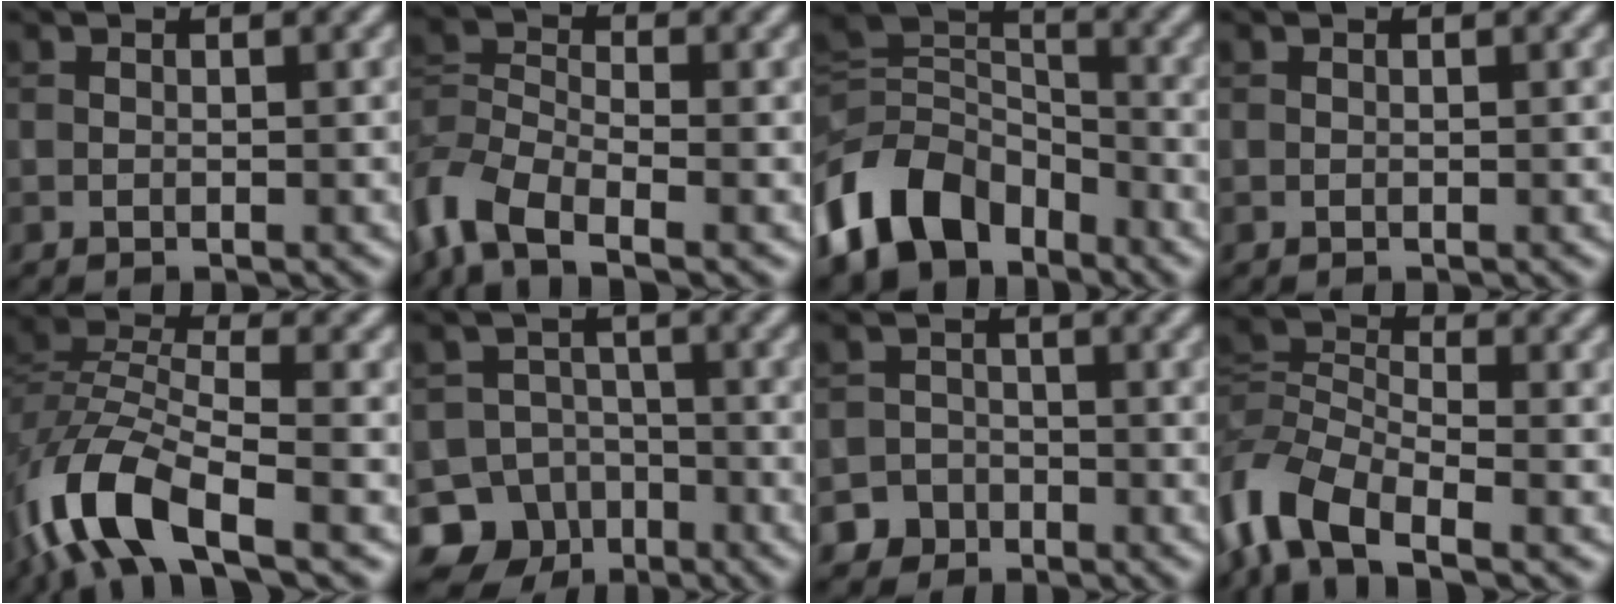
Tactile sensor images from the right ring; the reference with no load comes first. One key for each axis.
{"total": 6.1, "fx": -3.8, "fy": 3.0, "fz": 3.8, "tx": -0.083, "ty": -0.002, "tz": -0.090}
{"total": 9.5, "fx": -5.4, "fy": 6.2, "fz": 4.8, "tx": -0.093, "ty": 0.000, "tz": -0.120}
{"total": 0.0}
{"total": 9.0, "fx": -5.0, "fy": 3.7, "fz": 6.4, "tx": -0.136, "ty": 0.002, "tz": -0.108}
{"total": 10.0, "fx": -6.2, "fy": 7.7, "fz": 1.6, "tx": -0.017, "ty": -0.028, "tz": -0.119}
{"total": 3.6, "fx": -2.6, "fy": 2.5, "fz": 0.0, "tx": 0.023, "ty": 0.000, "tz": -0.047}
{"total": 7.6, "fx": -3.7, "fy": 4.1, "fz": 5.2, "tx": -0.109, "ty": 0.010, "tz": -0.090}